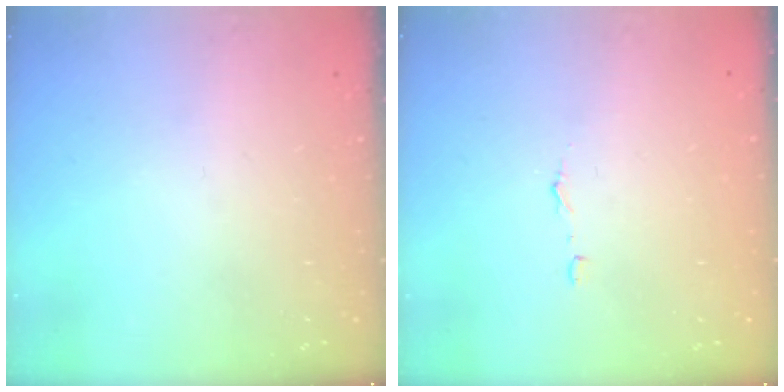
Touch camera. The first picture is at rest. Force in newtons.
{"total": 2.9, "press": 2.9, "slide": 0.2}